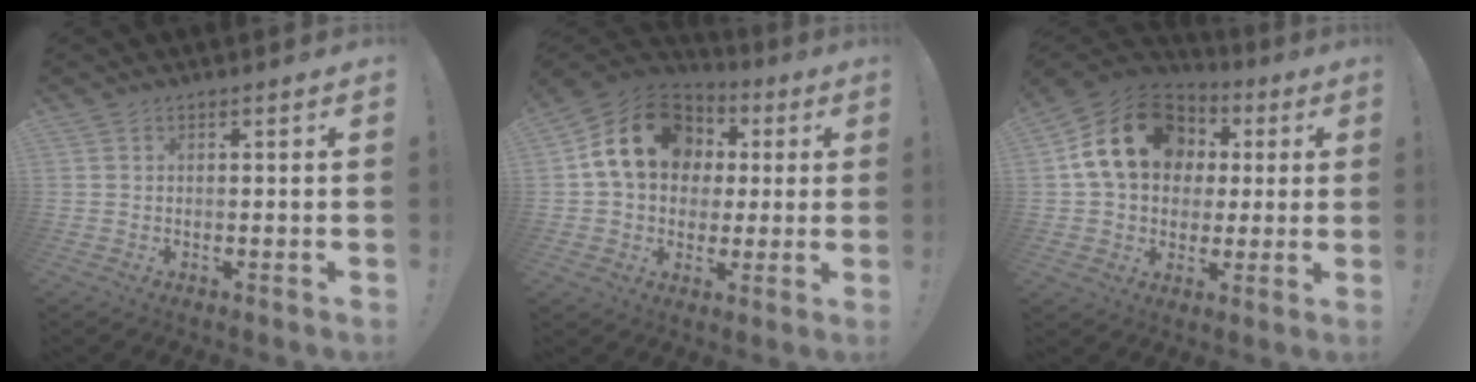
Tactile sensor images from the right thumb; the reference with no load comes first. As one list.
[{"total": 18.7, "force": [5.0, 14.7, 10.4], "torque": [-0.157, -0.002, 0.102]}, {"total": 20.3, "force": [5.5, 15.6, 11.7], "torque": [-0.190, -0.005, 0.113]}]